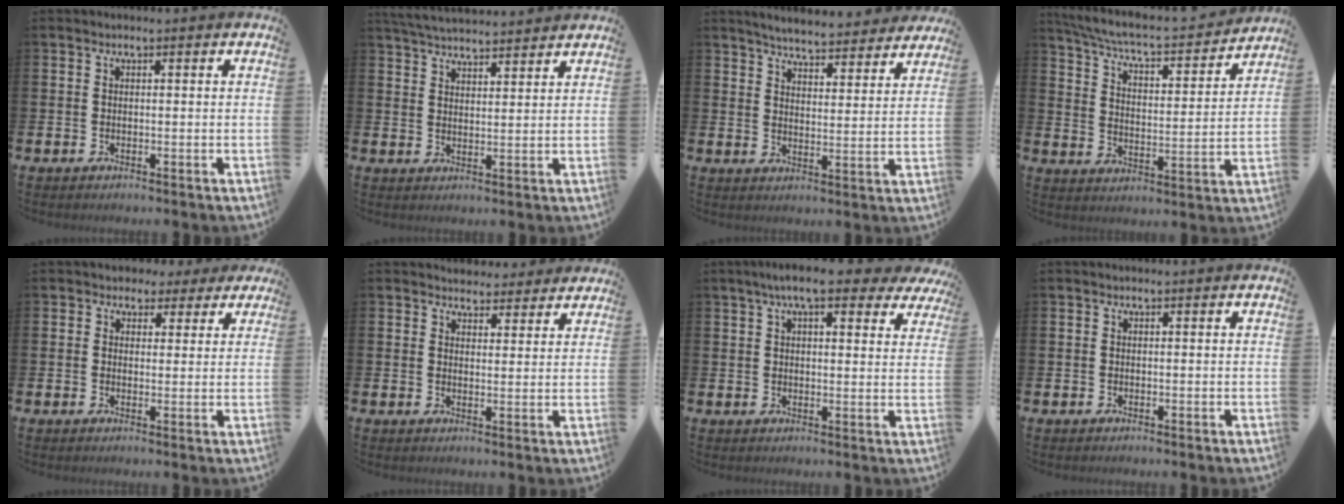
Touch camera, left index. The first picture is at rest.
{"total": 4.6, "force": [4.6, 0.2, 0.4], "torque": [-0.029, -0.021, 0.085]}
{"total": 5.4, "force": [5.3, 0.5, 0.8], "torque": [-0.028, -0.039, 0.090]}
{"total": 6.4, "force": [5.8, 1.0, 2.5], "torque": [-0.081, -0.044, 0.094]}
{"total": 2.9, "force": [2.0, 2.2, 0.0], "torque": [-0.008, -0.004, 0.032]}
{"total": 3.8, "force": [3.6, 1.1, -0.3], "torque": [0.001, -0.019, 0.066]}
{"total": 7.2, "force": [5.7, 1.7, 4.1], "torque": [-0.073, -0.012, 0.098]}
{"total": 0.0}